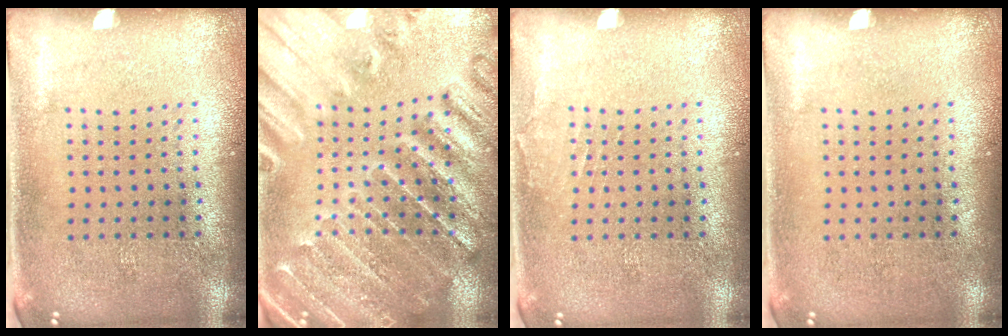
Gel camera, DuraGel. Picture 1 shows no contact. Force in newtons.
{"total": 2.0, "press": 2.0, "slide": 0.1}
{"total": 0.7, "press": 0.7, "slide": 0.1}
{"total": 0.0}